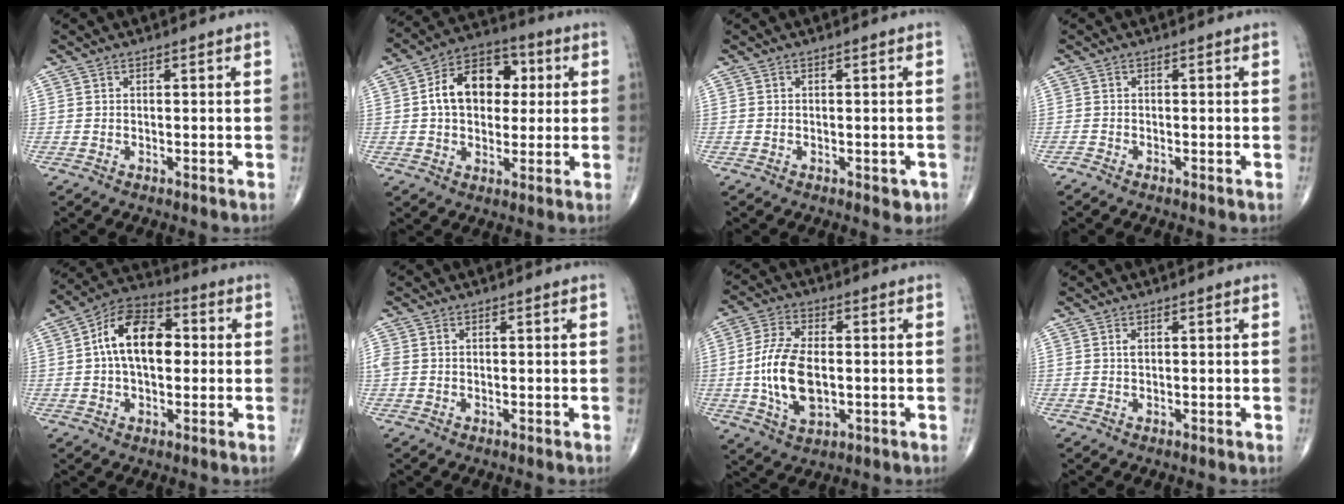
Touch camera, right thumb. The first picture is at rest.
{"total": 13.8, "force": [2.1, 9.5, 9.8], "torque": [-0.124, 0.018, 0.025]}
{"total": 2.0, "force": [-0.8, 1.1, 1.5], "torque": [-0.005, 0.000, -0.008]}
{"total": 0.6, "force": [-0.5, 0.1, 0.2], "torque": [-0.008, -0.004, -0.017]}
{"total": 13.5, "force": [1.3, 8.1, 10.8], "torque": [-0.166, 0.027, 0.008]}
{"total": 1.8, "force": [0.2, 1.3, 1.2], "torque": [-0.043, 0.014, 0.009]}
{"total": 12.5, "force": [-1.1, 6.7, 10.5], "torque": [-0.204, 0.000, -0.018]}
{"total": 0.8, "force": [0.3, 0.4, 0.7], "torque": [-0.011, 0.003, 0.004]}